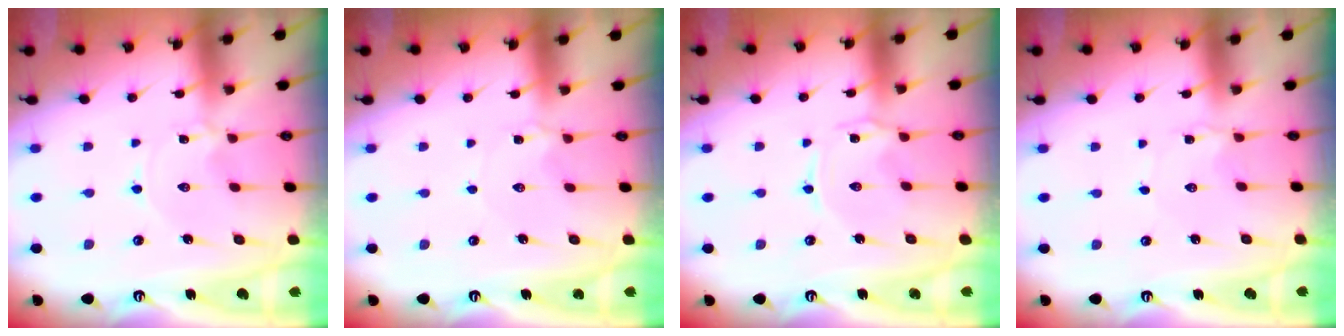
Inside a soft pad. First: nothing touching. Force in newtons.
{"total": 2.5, "press": 2.5, "slide": 0.3}
{"total": 1.4, "press": 1.3, "slide": 0.3}
{"total": 2.5, "press": 2.5, "slide": 0.3}